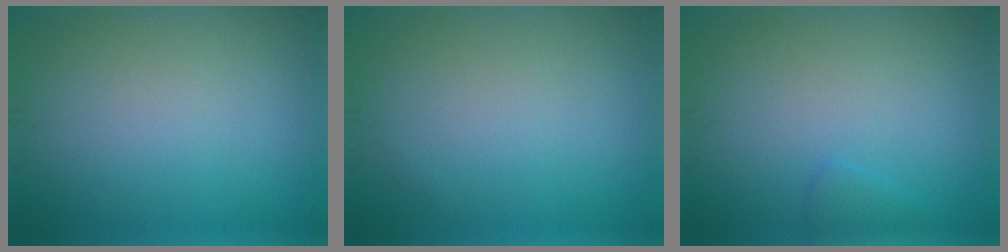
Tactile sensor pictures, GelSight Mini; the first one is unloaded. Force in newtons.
{"total": 0.0}
{"total": 0.9, "press": 0.9, "slide": 0.1}